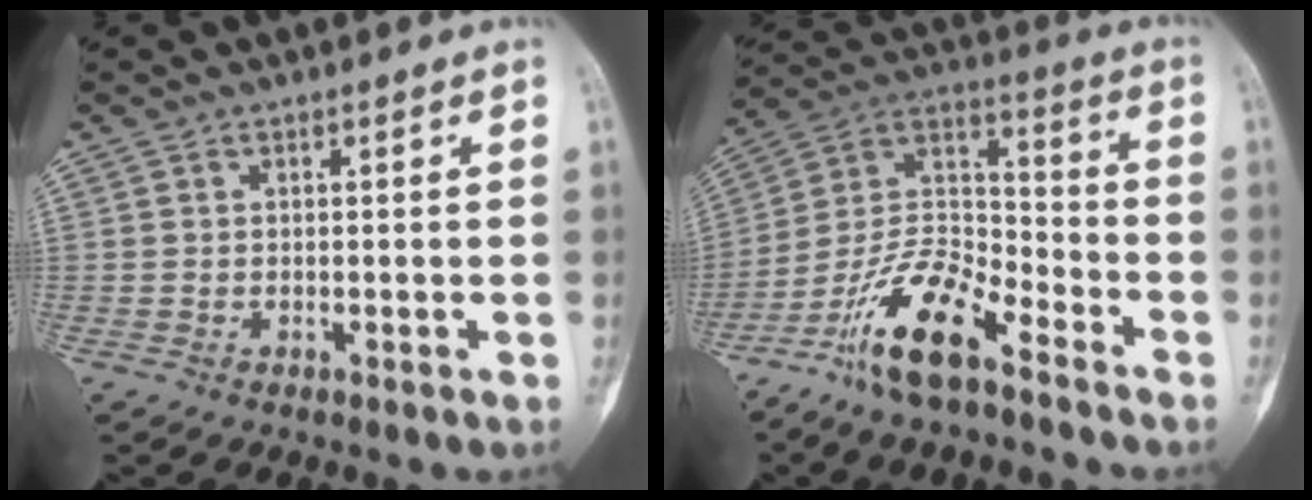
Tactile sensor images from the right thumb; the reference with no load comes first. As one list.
[{"total": 14.9, "force": [-10.0, 5.1, 9.8], "torque": [-0.175, 0.079, -0.195]}]